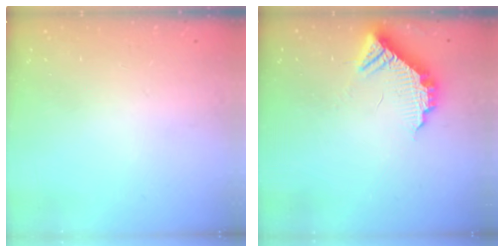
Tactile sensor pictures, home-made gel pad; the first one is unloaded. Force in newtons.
{"total": 10.2, "press": 10.2, "slide": 0.4}